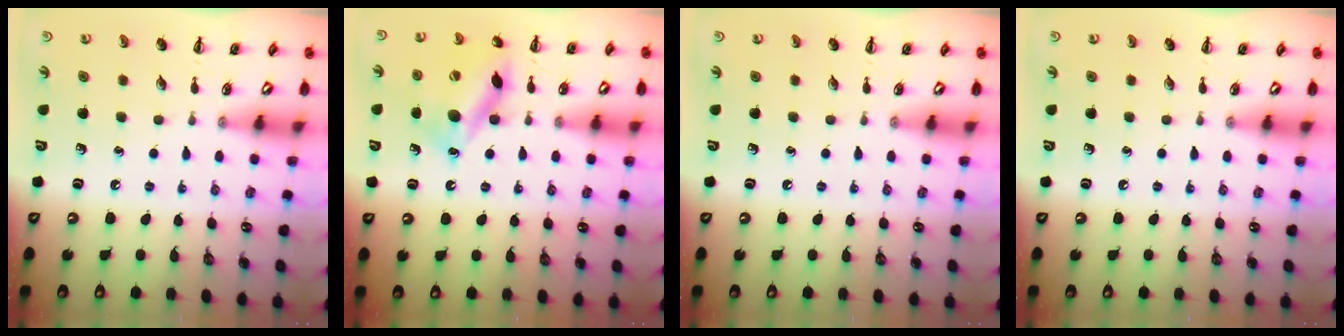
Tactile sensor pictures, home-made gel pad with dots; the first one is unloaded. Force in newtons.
{"total": 14.8, "press": 14.5, "slide": 2.7}
{"total": 0.0}
{"total": 0.0}